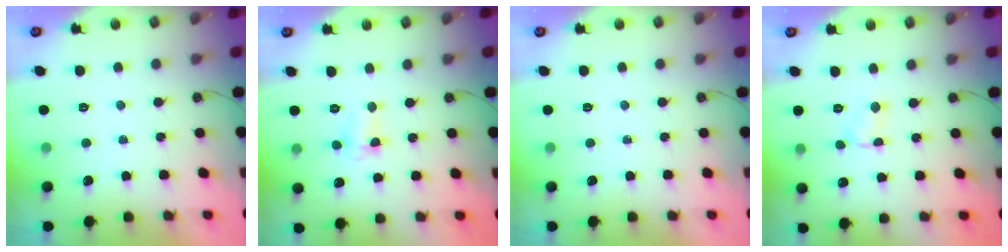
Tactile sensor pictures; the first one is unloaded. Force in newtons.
{"total": 2.6, "press": 2.6, "slide": 0.6}
{"total": 0.0}
{"total": 3.5, "press": 3.5, "slide": 0.4}